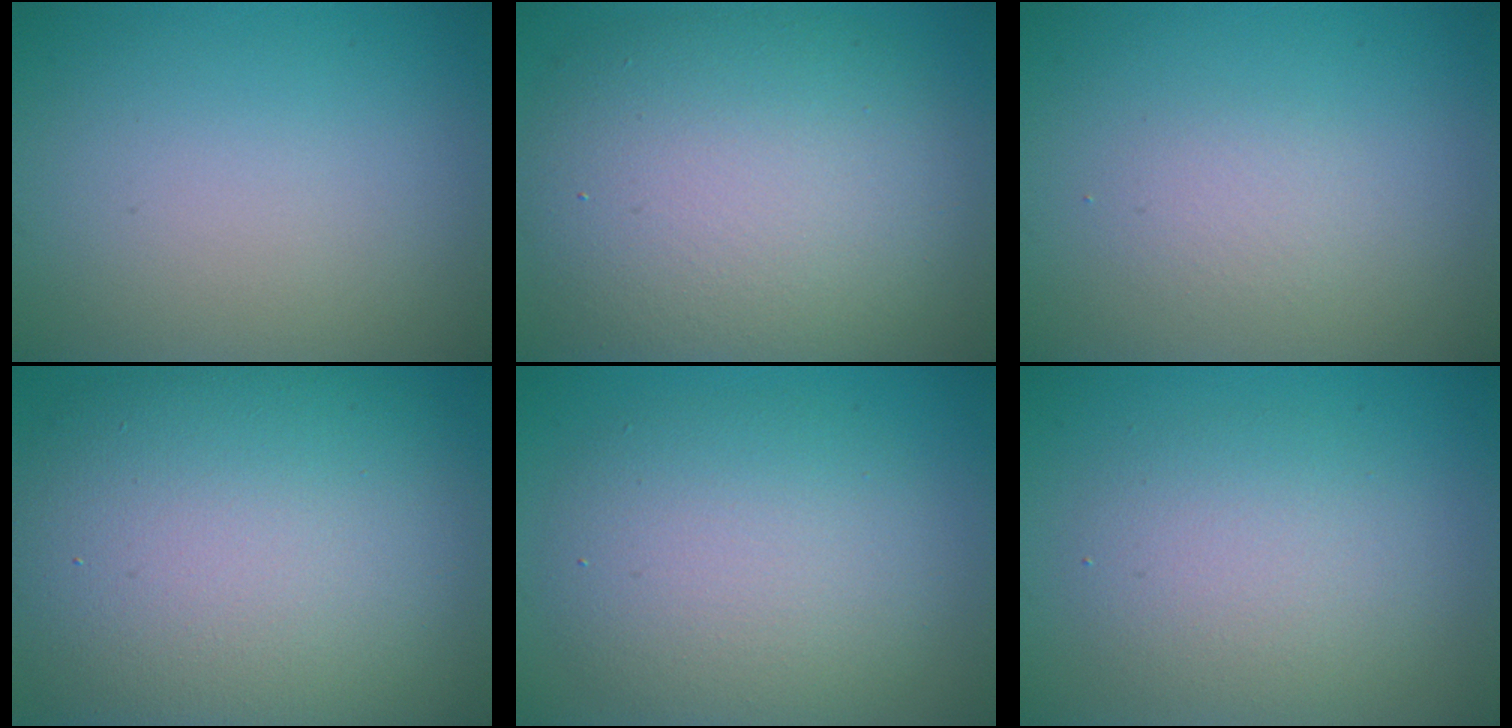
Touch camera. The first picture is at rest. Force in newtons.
{"total": 10.8, "press": 10.8, "slide": 1.0}
{"total": 1.3, "press": 1.3, "slide": 0.1}
{"total": 15.0, "press": 15.0, "slide": 0.7}
{"total": 6.3, "press": 6.3, "slide": 0.2}
{"total": 4.0, "press": 4.0, "slide": 0.3}